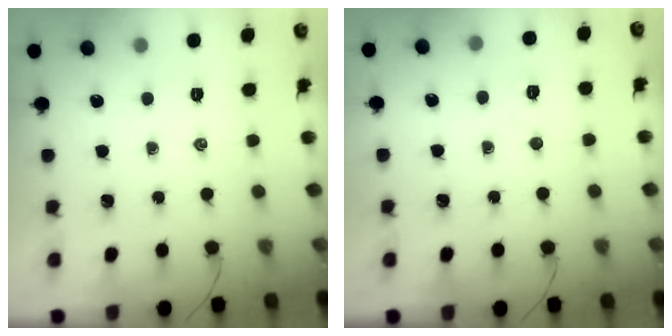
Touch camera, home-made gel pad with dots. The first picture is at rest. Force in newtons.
{"total": 3.6, "press": 3.4, "slide": 1.1}